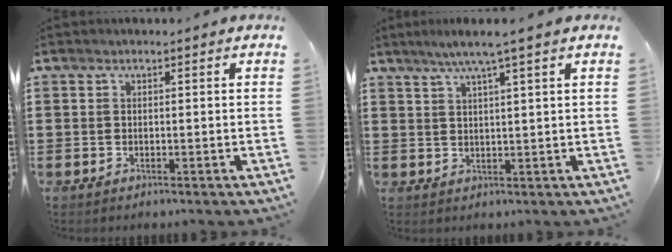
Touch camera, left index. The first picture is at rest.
{"total": 4.1, "force": [2.7, -0.6, 3.0], "torque": [-0.064, -0.003, 0.046]}